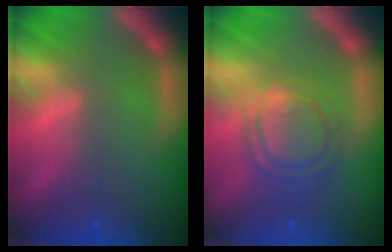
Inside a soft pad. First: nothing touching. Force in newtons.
{"total": 6.1}